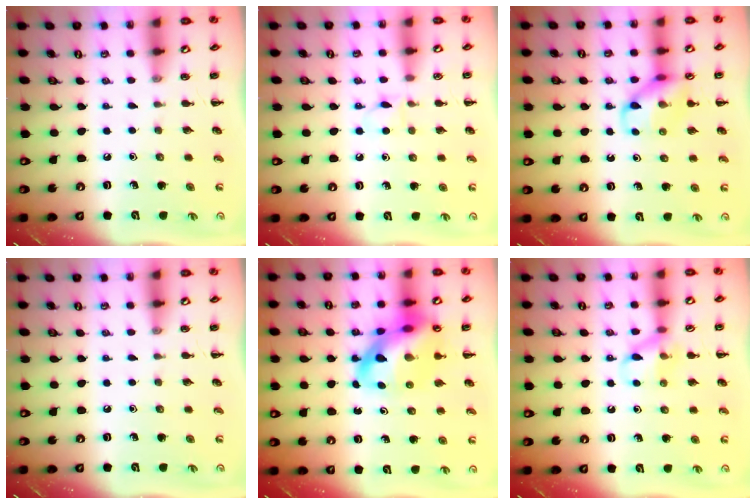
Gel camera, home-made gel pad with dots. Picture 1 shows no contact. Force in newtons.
{"total": 3.7, "press": 3.5, "slide": 1.2}
{"total": 11.3, "press": 11.2, "slide": 1.5}
{"total": 0.0}
{"total": 16.0, "press": 15.5, "slide": 4.2}
{"total": 9.6, "press": 9.5, "slide": 1.6}